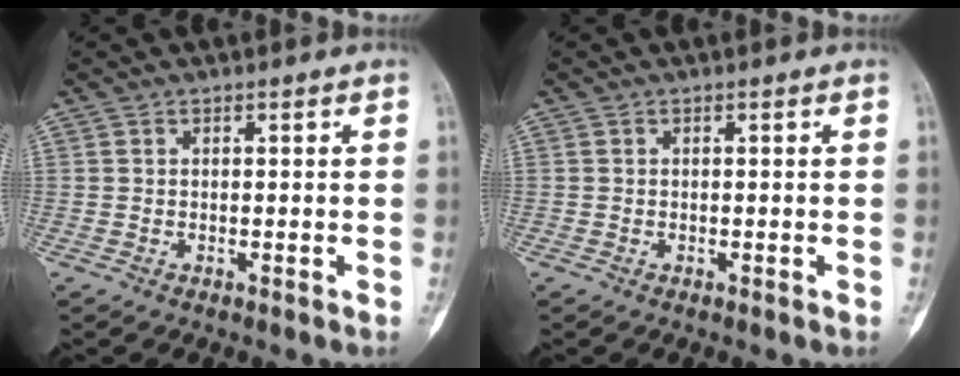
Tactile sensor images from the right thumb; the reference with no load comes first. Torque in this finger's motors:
{"motor_torque": [0.08, -0.13, 0.15, 0.05, -0.01]}